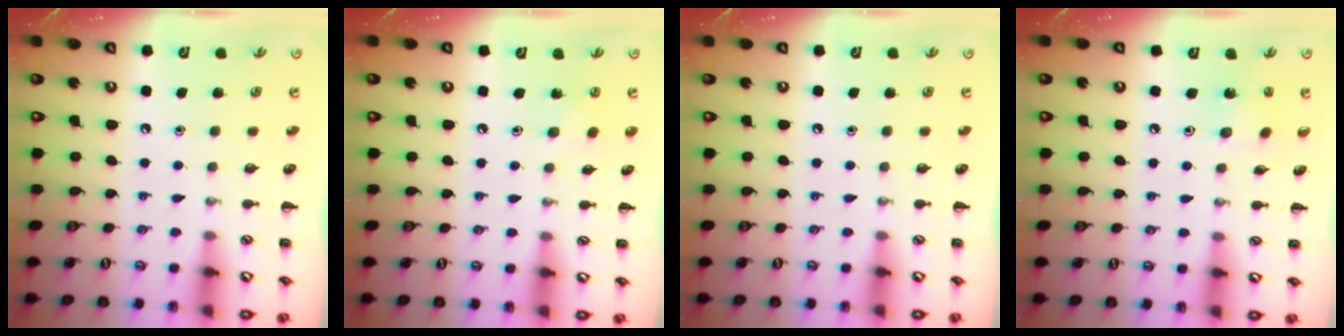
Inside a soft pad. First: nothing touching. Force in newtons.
{"total": 2.4, "press": 2.3, "slide": 0.8}
{"total": 0.0}
{"total": 1.6, "press": 1.5, "slide": 0.5}